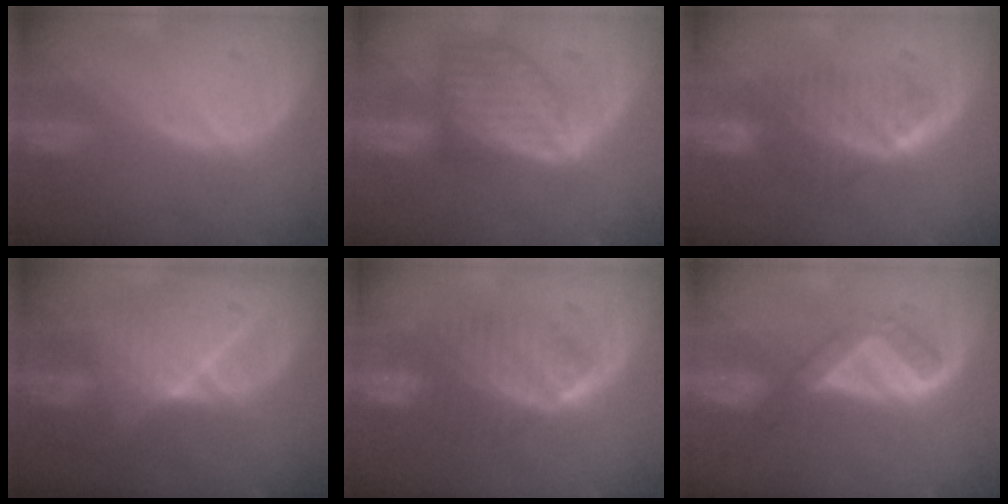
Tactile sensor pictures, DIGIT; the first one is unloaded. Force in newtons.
{"total": 8.1, "press": 7.4, "slide": 3.4}
{"total": 6.6, "press": 6.0, "slide": 2.8}
{"total": 7.7, "press": 7.3, "slide": 2.5}
{"total": 6.5, "press": 6.5, "slide": 0.6}
{"total": 5.2, "press": 4.4, "slide": 2.9}